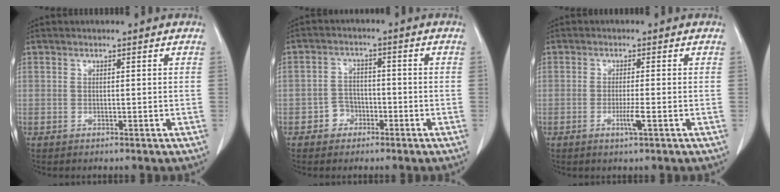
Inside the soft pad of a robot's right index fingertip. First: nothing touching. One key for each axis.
{"total": 3.5, "fx": -1.8, "fy": 2.9, "fz": 0.7, "tx": -0.006, "ty": 0.012, "tz": -0.034}
{"total": 2.6, "fx": -0.9, "fy": -0.2, "fz": 2.4, "tx": -0.046, "ty": -0.006, "tz": -0.017}